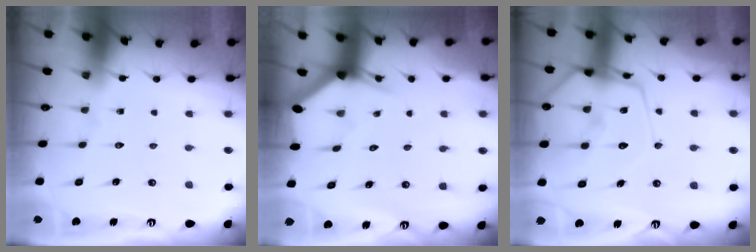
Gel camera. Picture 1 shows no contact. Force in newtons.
{"total": 3.0, "press": 3.0, "slide": 0.0}
{"total": 16.3, "press": 16.3, "slide": 1.6}